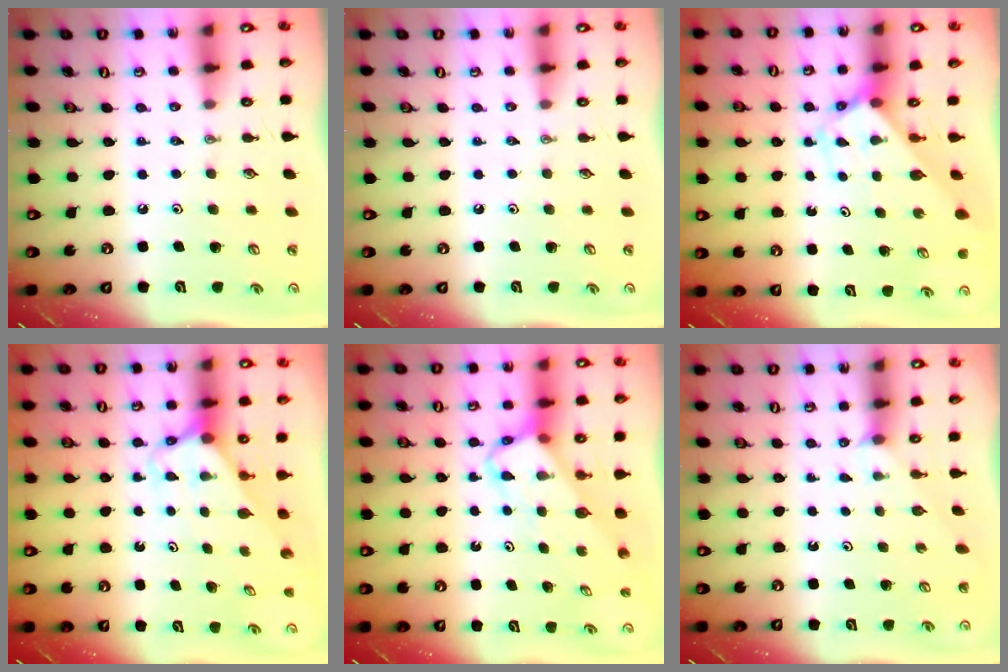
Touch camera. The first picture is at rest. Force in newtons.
{"total": 0.0}
{"total": 2.9, "press": 2.9, "slide": 0.2}
{"total": 2.6, "press": 2.6, "slide": 0.1}
{"total": 3.8, "press": 3.8, "slide": 0.2}
{"total": 2.5, "press": 2.5, "slide": 0.3}